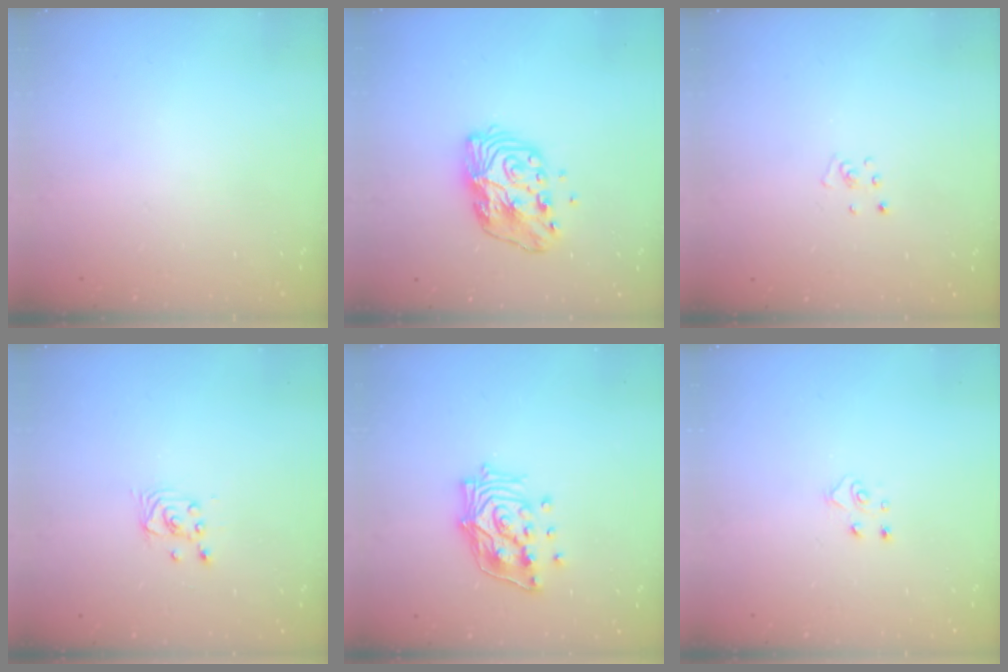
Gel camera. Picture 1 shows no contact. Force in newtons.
{"total": 11.7, "press": 11.6, "slide": 0.9}
{"total": 2.2, "press": 2.2, "slide": 0.2}
{"total": 2.2, "press": 2.2, "slide": 0.2}
{"total": 15.1, "press": 15.0, "slide": 2.0}
{"total": 4.8, "press": 4.8, "slide": 0.5}